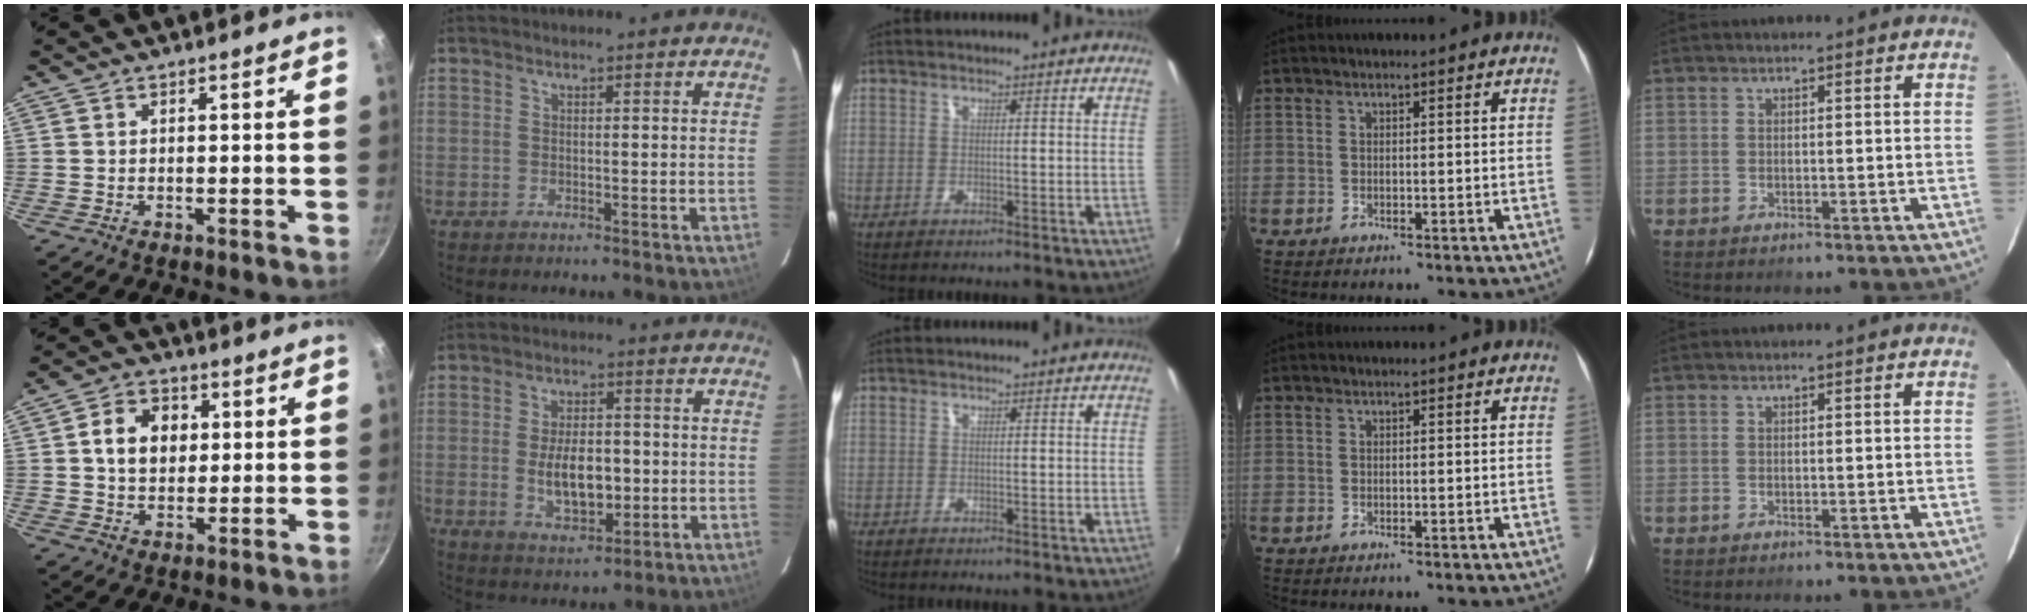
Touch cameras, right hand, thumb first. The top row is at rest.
{"thumb": {"total": 9.0, "force": [1.6, 7.0, 5.4], "torque": [-0.067, 0.007, 0.020]}, "index": {"total": 9.4, "force": [-1.1, 4.8, 8.0], "torque": [-0.149, -0.004, -0.010]}}